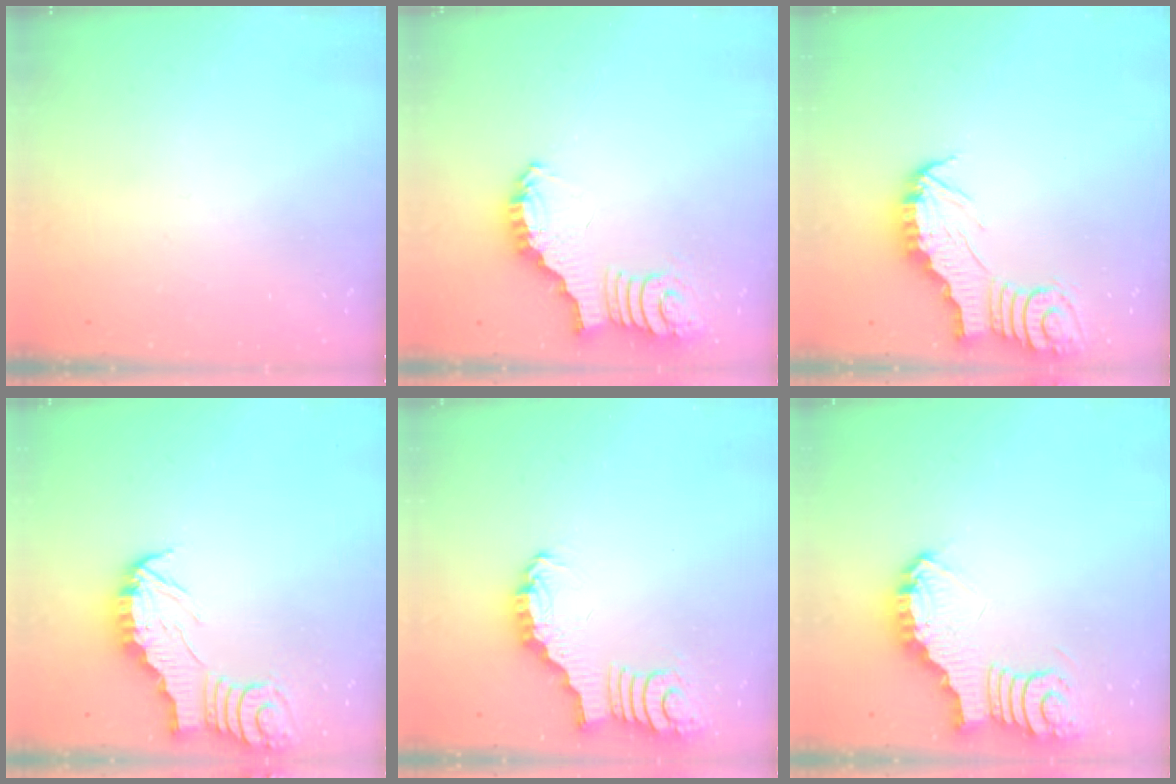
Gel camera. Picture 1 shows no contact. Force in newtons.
{"total": 2.6, "press": 2.6, "slide": 0.5}
{"total": 3.0, "press": 2.9, "slide": 0.3}
{"total": 2.9, "press": 2.9, "slide": 0.2}
{"total": 2.2, "press": 2.2, "slide": 0.0}
{"total": 3.7, "press": 3.7, "slide": 0.4}